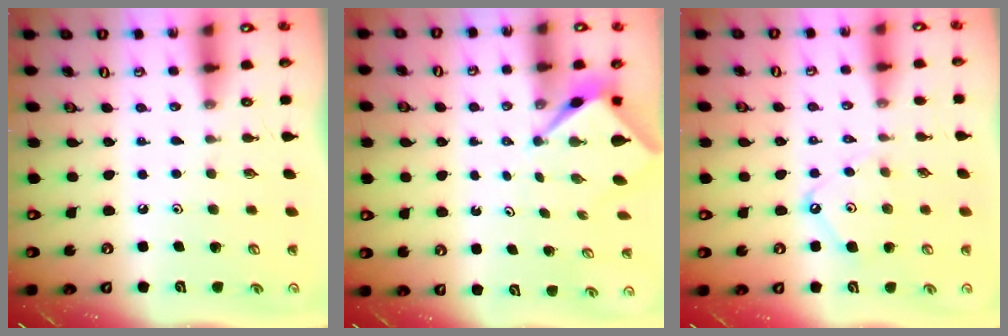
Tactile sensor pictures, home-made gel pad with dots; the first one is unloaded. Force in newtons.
{"total": 2.5, "press": 2.5, "slide": 0.1}
{"total": 6.2, "press": 6.1, "slide": 0.8}